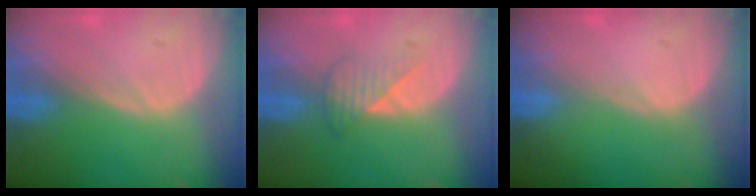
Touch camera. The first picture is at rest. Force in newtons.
{"total": 3.5, "press": 3.2, "slide": 1.5}
{"total": 0.0}